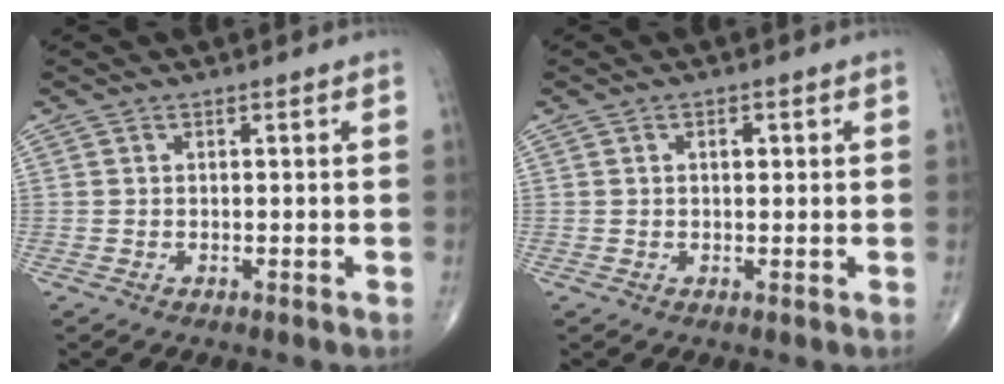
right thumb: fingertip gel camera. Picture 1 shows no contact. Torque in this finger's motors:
{"motor_torque": [-0.16, 0.06, -0.27, -0.20, 0.05]}